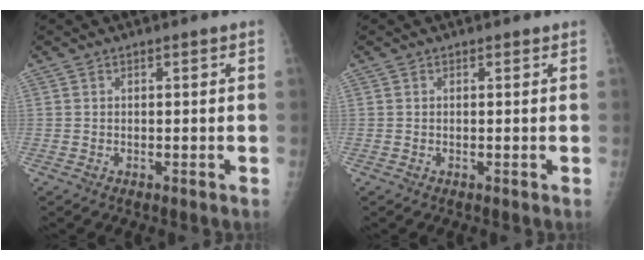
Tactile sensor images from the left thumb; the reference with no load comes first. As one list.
[{"total": 0.0}]